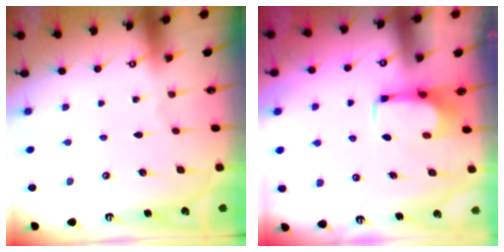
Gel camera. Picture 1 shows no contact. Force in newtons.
{"total": 1.1, "press": 1.0, "slide": 0.5}